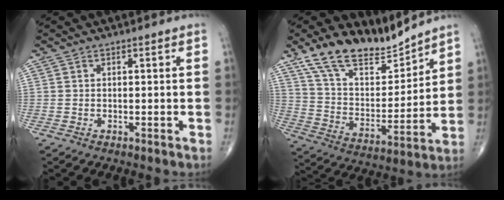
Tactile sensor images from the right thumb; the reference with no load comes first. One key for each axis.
{"total": 16.1, "fx": 13.2, "fy": 5.6, "fz": 7.2, "tx": -0.097, "ty": -0.072, "tz": 0.248}